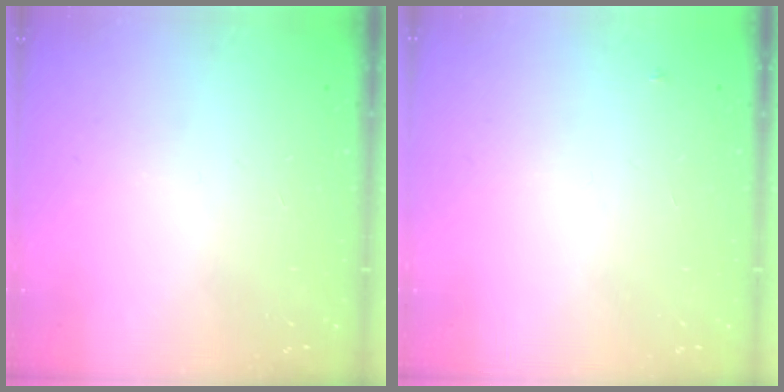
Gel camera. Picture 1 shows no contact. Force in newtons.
{"total": 2.6, "press": 2.6, "slide": 0.2}